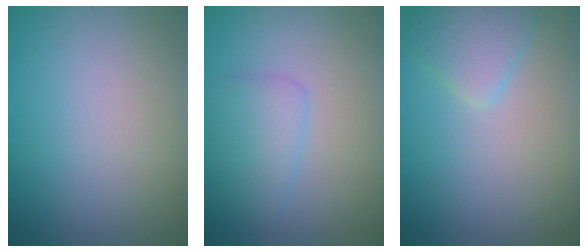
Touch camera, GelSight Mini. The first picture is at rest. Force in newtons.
{"total": 2.5, "press": 2.5, "slide": 0.2}
{"total": 2.5, "press": 2.5, "slide": 0.2}